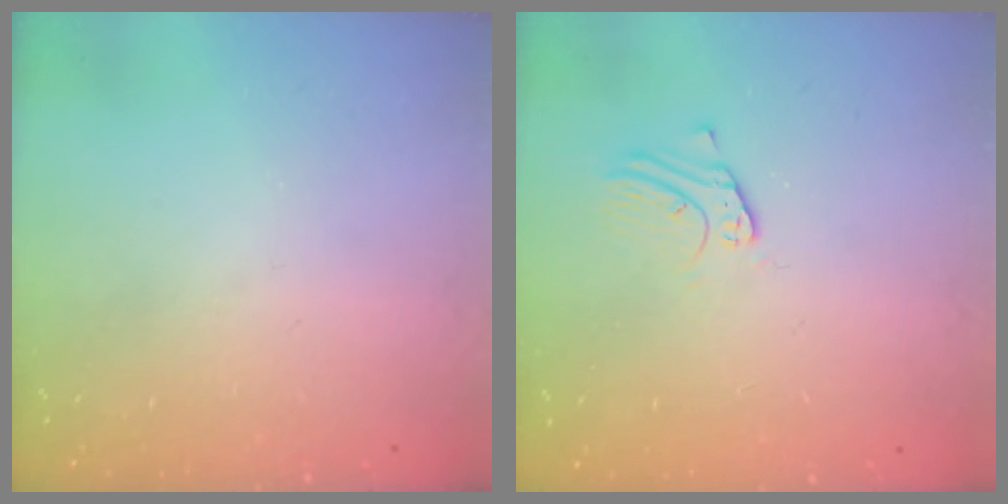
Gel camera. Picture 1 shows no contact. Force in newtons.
{"total": 3.2, "press": 3.2, "slide": 0.2}